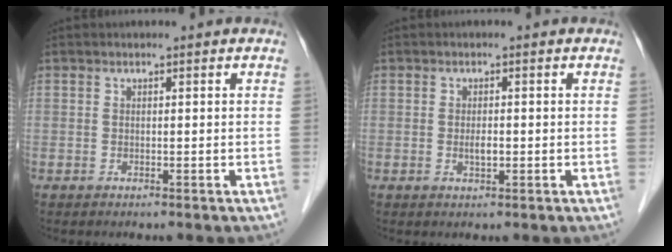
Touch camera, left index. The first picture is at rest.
{"total": 1.8, "force": [-0.5, 0.6, 1.6], "torque": [-0.032, -0.005, -0.008]}